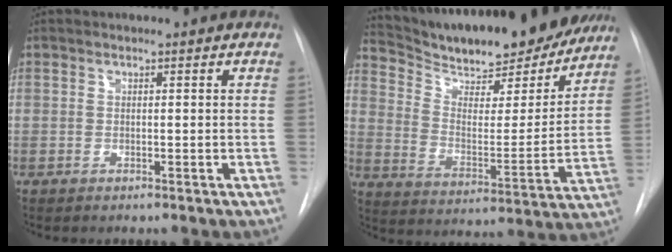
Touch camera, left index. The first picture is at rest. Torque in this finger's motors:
{"motor_torque": [0.36, -0.71, 0.32, 0.14]}